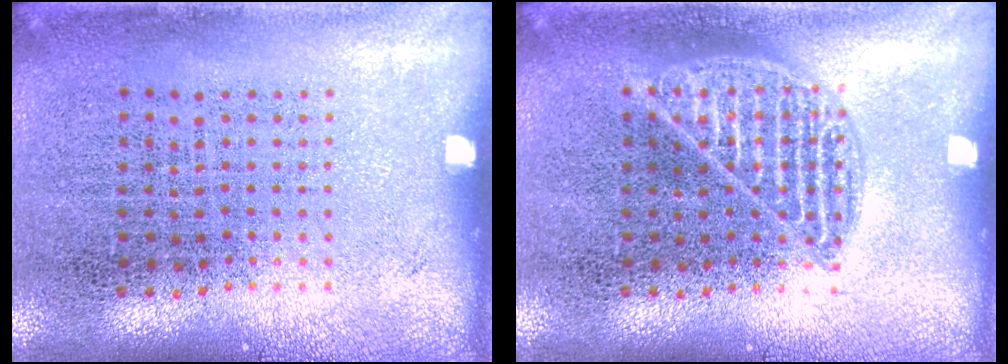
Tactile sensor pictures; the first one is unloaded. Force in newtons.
{"total": 1.8, "press": 1.8, "slide": 0.3}